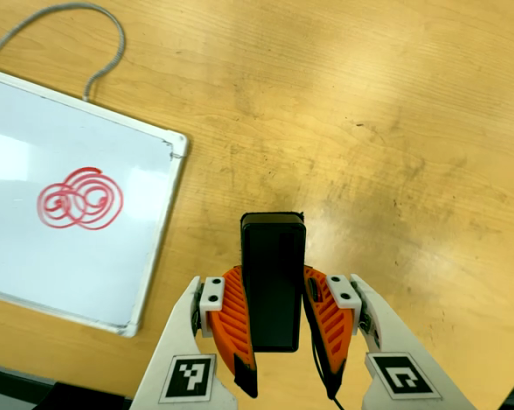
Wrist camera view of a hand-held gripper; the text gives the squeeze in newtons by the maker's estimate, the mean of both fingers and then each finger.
{"total": 6.4, "left": 4.7, "right": 8.1}